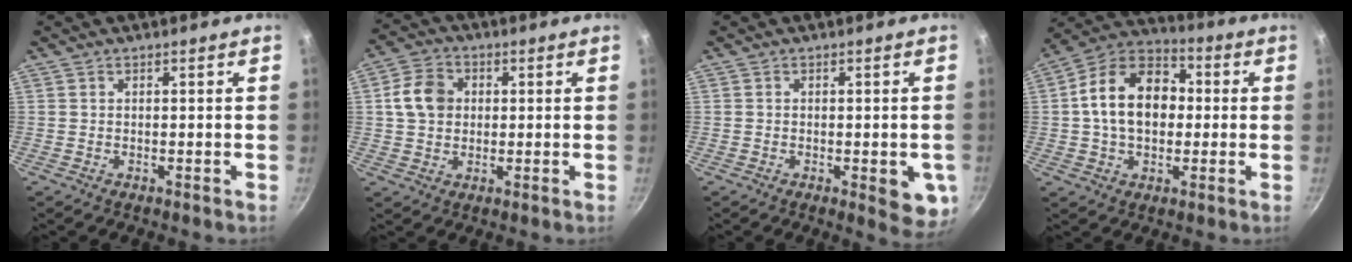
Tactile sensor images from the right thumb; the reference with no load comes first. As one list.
[{"total": 7.6, "force": [1.0, 6.2, 4.3], "torque": [-0.059, 0.011, 0.008]}, {"total": 6.9, "force": [-1.6, 2.6, 6.2], "torque": [-0.056, -0.003, -0.018]}, {"total": 15.8, "force": [0.8, 11.2, 11.1], "torque": [-0.153, 0.032, -0.004]}]